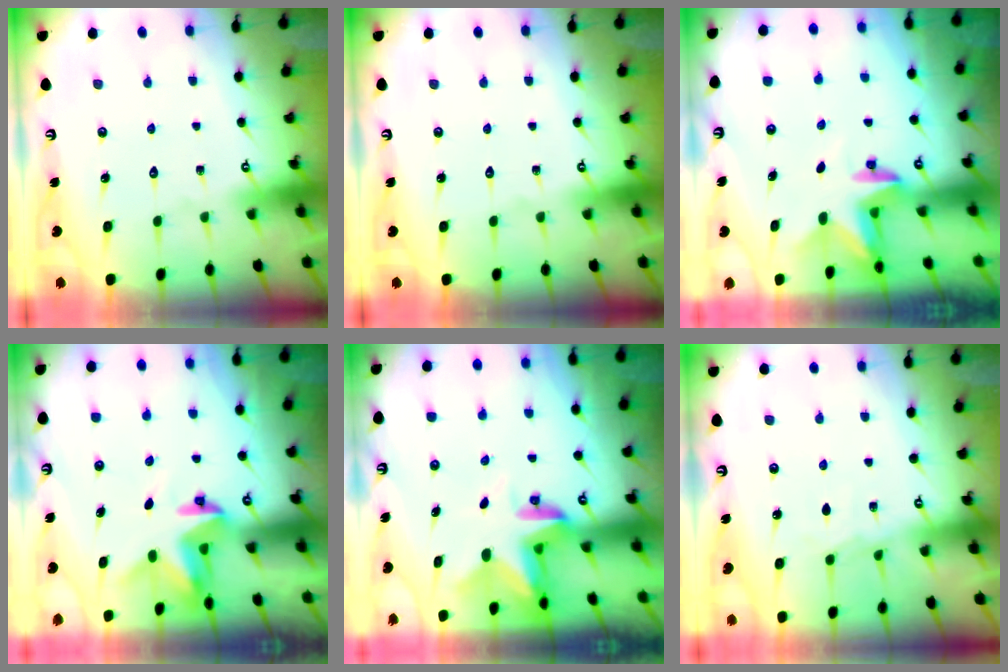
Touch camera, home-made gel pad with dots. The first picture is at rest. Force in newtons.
{"total": 0.0}
{"total": 2.5, "press": 2.5, "slide": 0.4}
{"total": 3.4, "press": 3.3, "slide": 0.3}
{"total": 3.0, "press": 3.0, "slide": 0.4}
{"total": 5.5, "press": 5.5, "slide": 0.6}